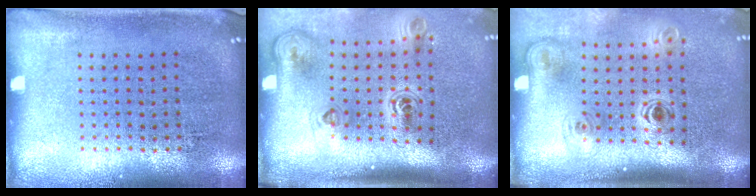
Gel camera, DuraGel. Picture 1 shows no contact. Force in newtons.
{"total": 2.3, "press": 1.5, "slide": 1.8}
{"total": 2.1, "press": 1.4, "slide": 1.5}